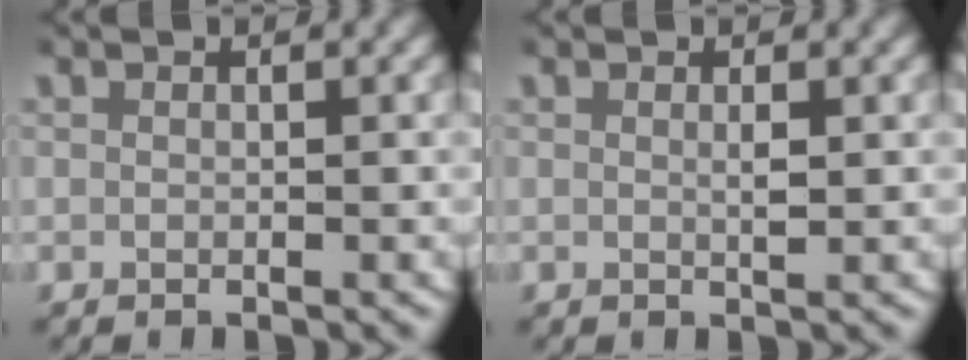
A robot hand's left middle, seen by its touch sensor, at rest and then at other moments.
{"total": 0.8, "force": [0.3, 0.1, 0.7], "torque": [-0.014, -0.006, 0.006]}